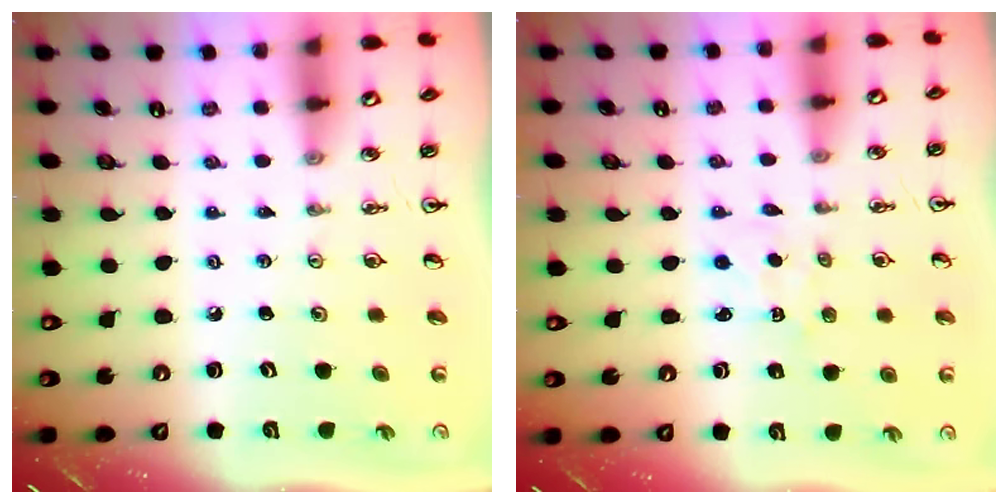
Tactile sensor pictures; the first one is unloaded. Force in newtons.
{"total": 1.8, "press": 1.7, "slide": 0.3}